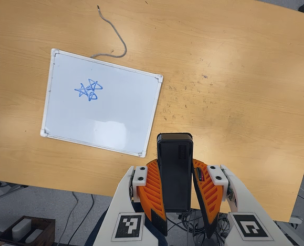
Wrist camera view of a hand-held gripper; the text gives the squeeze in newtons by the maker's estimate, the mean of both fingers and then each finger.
{"total": 10.2, "left": 8.1, "right": 12.3}